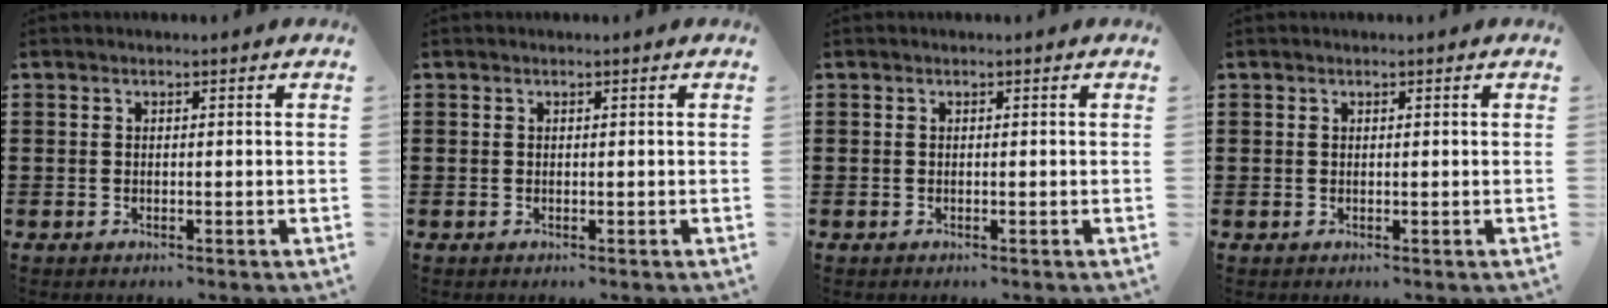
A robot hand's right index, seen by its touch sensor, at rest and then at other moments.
{"total": 0.0}
{"total": 0.0}
{"total": 0.7, "force": [0.4, 0.5, 0.0], "torque": [-0.001, 0.003, 0.007]}